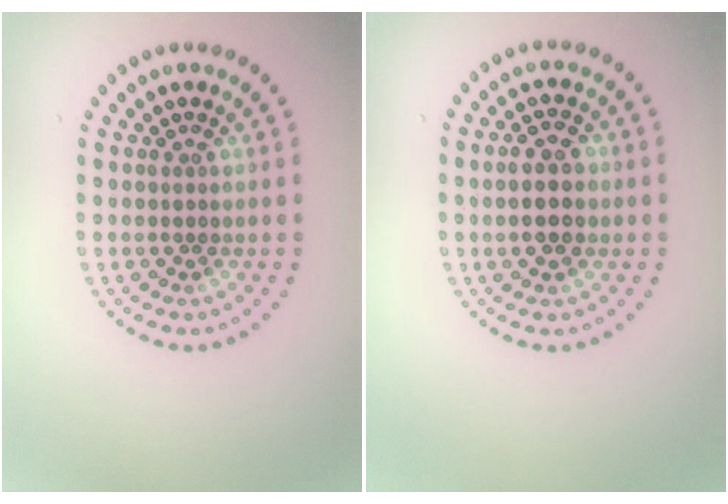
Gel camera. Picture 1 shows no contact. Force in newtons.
{"total": 3.2, "press": 3.2, "slide": 0.3}